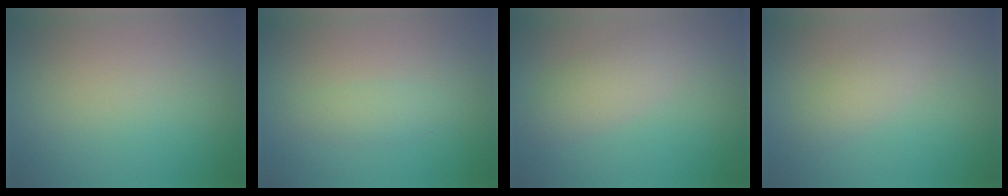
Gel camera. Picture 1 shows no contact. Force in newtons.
{"total": 1.4, "press": 1.4, "slide": 0.1}
{"total": 2.8, "press": 2.8, "slide": 0.1}
{"total": 2.0, "press": 2.0, "slide": 0.1}